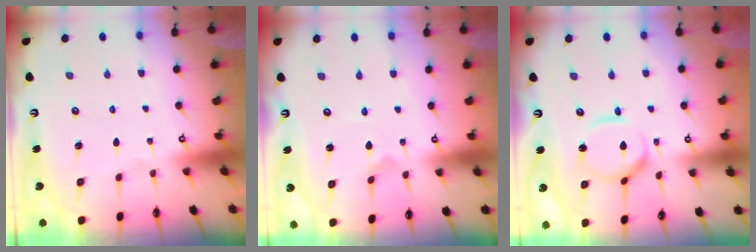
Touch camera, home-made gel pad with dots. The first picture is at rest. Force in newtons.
{"total": 1.0, "press": 1.0, "slide": 0.0}
{"total": 10.7, "press": 10.6, "slide": 1.1}